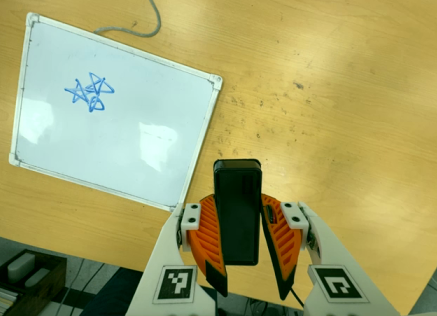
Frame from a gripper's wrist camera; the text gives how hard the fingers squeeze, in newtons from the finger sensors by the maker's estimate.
{"total": 10.1, "left": 8.1, "right": 12.1}